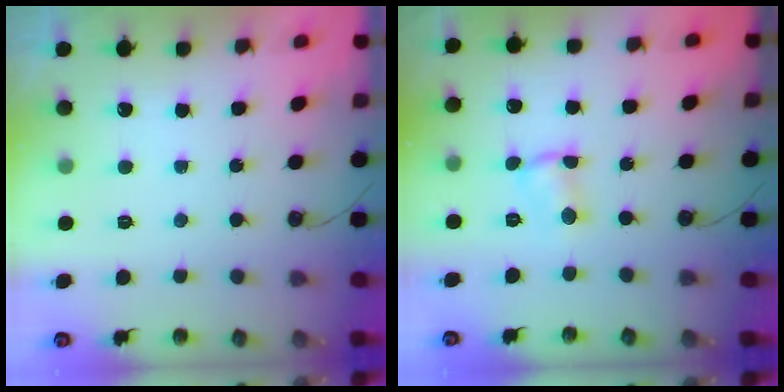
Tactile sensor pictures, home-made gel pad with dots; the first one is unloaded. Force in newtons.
{"total": 2.3, "press": 2.3, "slide": 0.1}